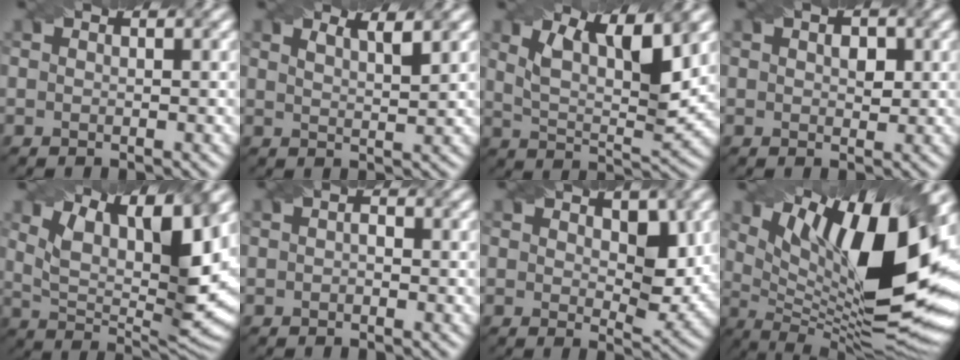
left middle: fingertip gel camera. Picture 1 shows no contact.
{"total": 2.6, "force": [1.7, 0.8, 1.8], "torque": [-0.014, 0.010, 0.017]}
{"total": 7.4, "force": [3.6, 2.4, 6.0], "torque": [-0.110, -0.003, 0.064]}
{"total": 1.8, "force": [0.5, 1.1, 1.3], "torque": [-0.015, -0.001, 0.010]}
{"total": 12.2, "force": [5.7, 4.3, 9.9], "torque": [-0.163, -0.004, 0.100]}
{"total": 0.9, "force": [-0.2, 0.5, 0.7], "torque": [-0.014, 0.001, -0.005]}
{"total": 4.2, "force": [1.2, 2.4, 3.2], "torque": [-0.046, -0.015, 0.024]}
{"total": 16.7, "force": [5.7, 5.4, 14.7], "torque": [-0.235, 0.000, 0.103]}